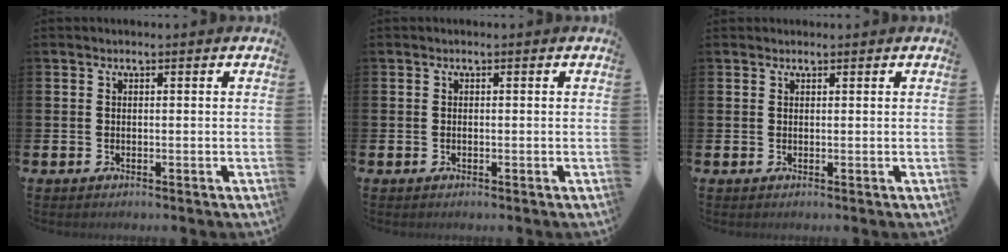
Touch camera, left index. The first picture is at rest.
{"total": 0.0}
{"total": 0.7, "force": [0.6, 0.3, 0.0], "torque": [0.009, 0.000, 0.009]}